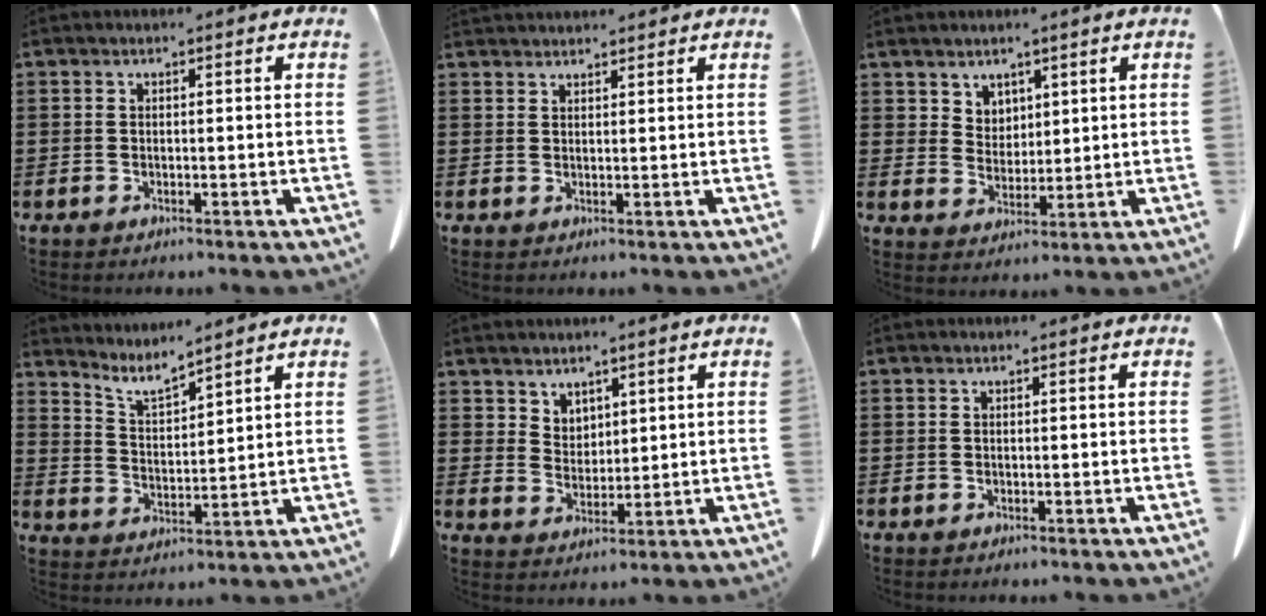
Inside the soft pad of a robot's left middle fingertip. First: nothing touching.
{"total": 1.8, "force": [1.8, 0.2, 0.1], "torque": [-0.006, -0.002, 0.035]}
{"total": 4.1, "force": [3.3, 2.5, 0.4], "torque": [-0.021, -0.002, 0.062]}
{"total": 4.8, "force": [4.5, 0.2, 1.8], "torque": [-0.051, -0.024, 0.077]}
{"total": 3.8, "force": [3.3, 2.0, 0.2], "torque": [-0.014, -0.004, 0.064]}
{"total": 0.0}